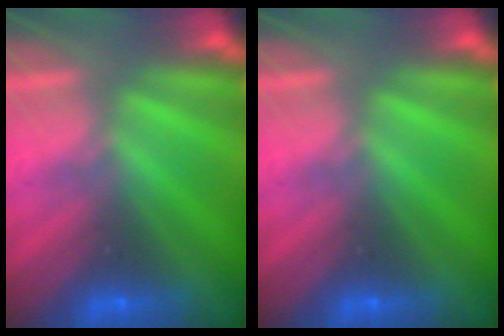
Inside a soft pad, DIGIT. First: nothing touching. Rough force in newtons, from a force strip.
{"total": 0.0}